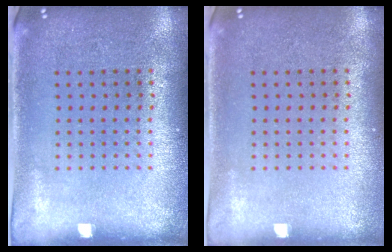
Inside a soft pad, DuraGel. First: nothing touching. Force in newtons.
{"total": 0.0}